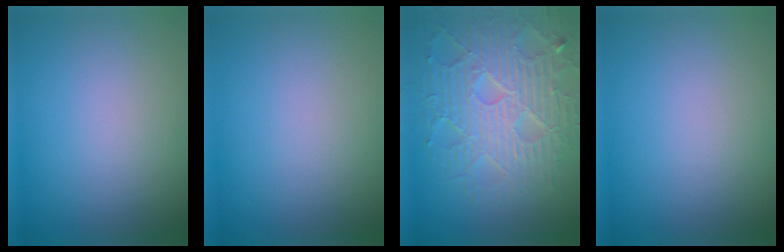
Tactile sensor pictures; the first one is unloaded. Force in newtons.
{"total": 0.0}
{"total": 8.0, "press": 6.1, "slide": 5.1}
{"total": 0.0}